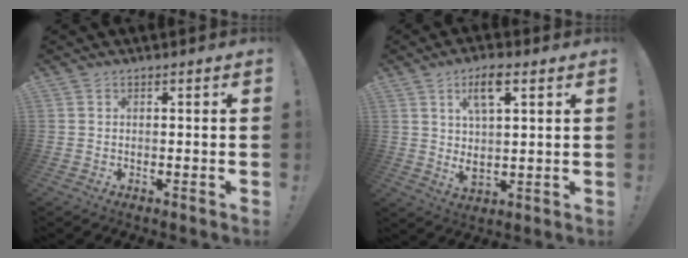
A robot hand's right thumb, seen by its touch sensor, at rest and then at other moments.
{"total": 9.4, "force": [4.2, 3.4, 7.7], "torque": [-0.133, -0.012, 0.070]}